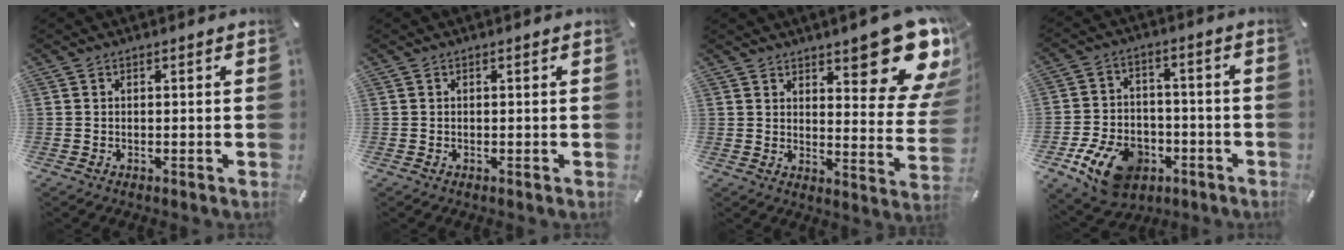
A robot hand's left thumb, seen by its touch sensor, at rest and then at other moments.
{"total": 0.0}
{"total": 17.6, "force": [11.2, 6.6, 11.9], "torque": [-0.128, -0.099, 0.184]}
{"total": 13.8, "force": [-7.0, 9.3, 7.4], "torque": [-0.127, 0.046, -0.118]}